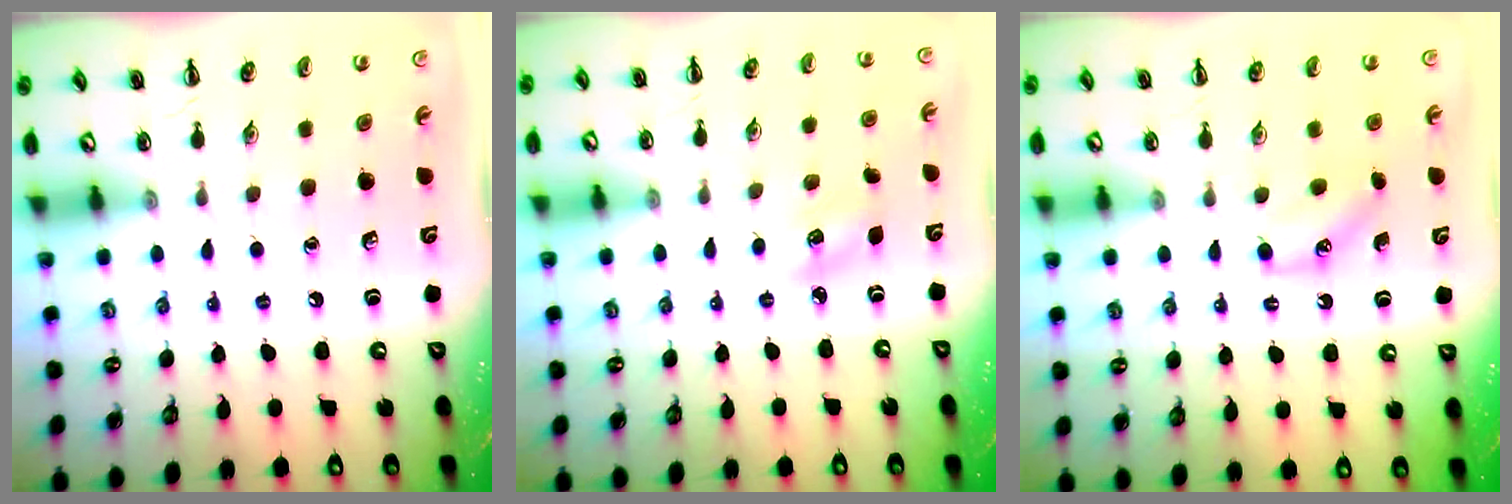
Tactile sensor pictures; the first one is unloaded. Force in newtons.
{"total": 3.7, "press": 3.5, "slide": 1.1}
{"total": 3.9, "press": 3.7, "slide": 0.9}